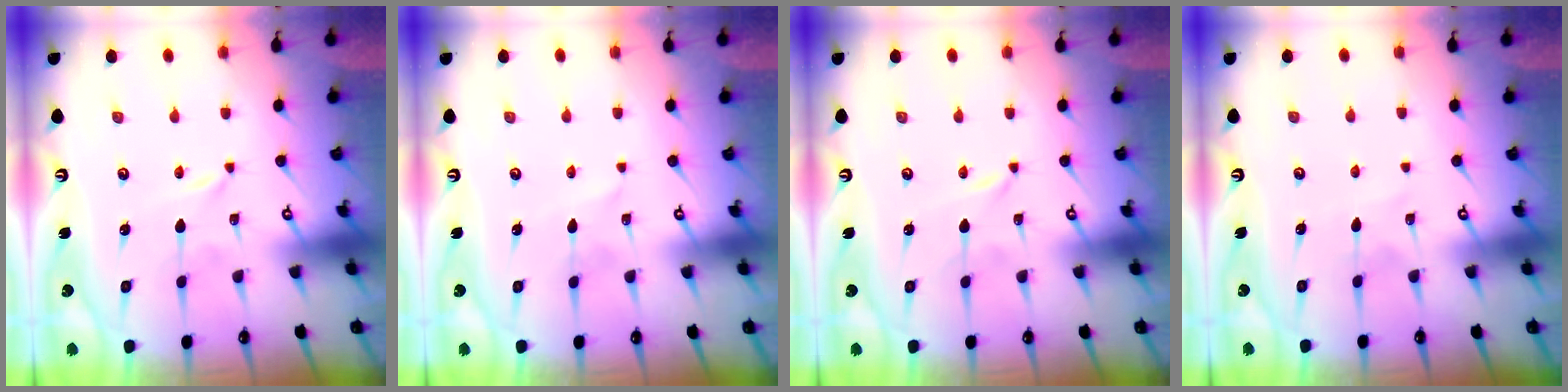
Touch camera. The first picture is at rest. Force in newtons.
{"total": 1.5, "press": 1.5, "slide": 0.2}
{"total": 0.0}
{"total": 3.7, "press": 3.7, "slide": 0.3}